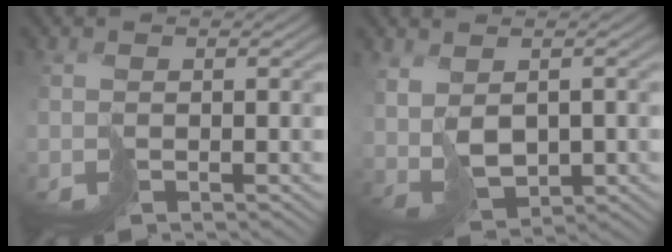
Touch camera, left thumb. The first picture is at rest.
{"total": 4.1, "force": [1.3, 2.9, 2.5], "torque": [-0.055, -0.007, 0.041]}